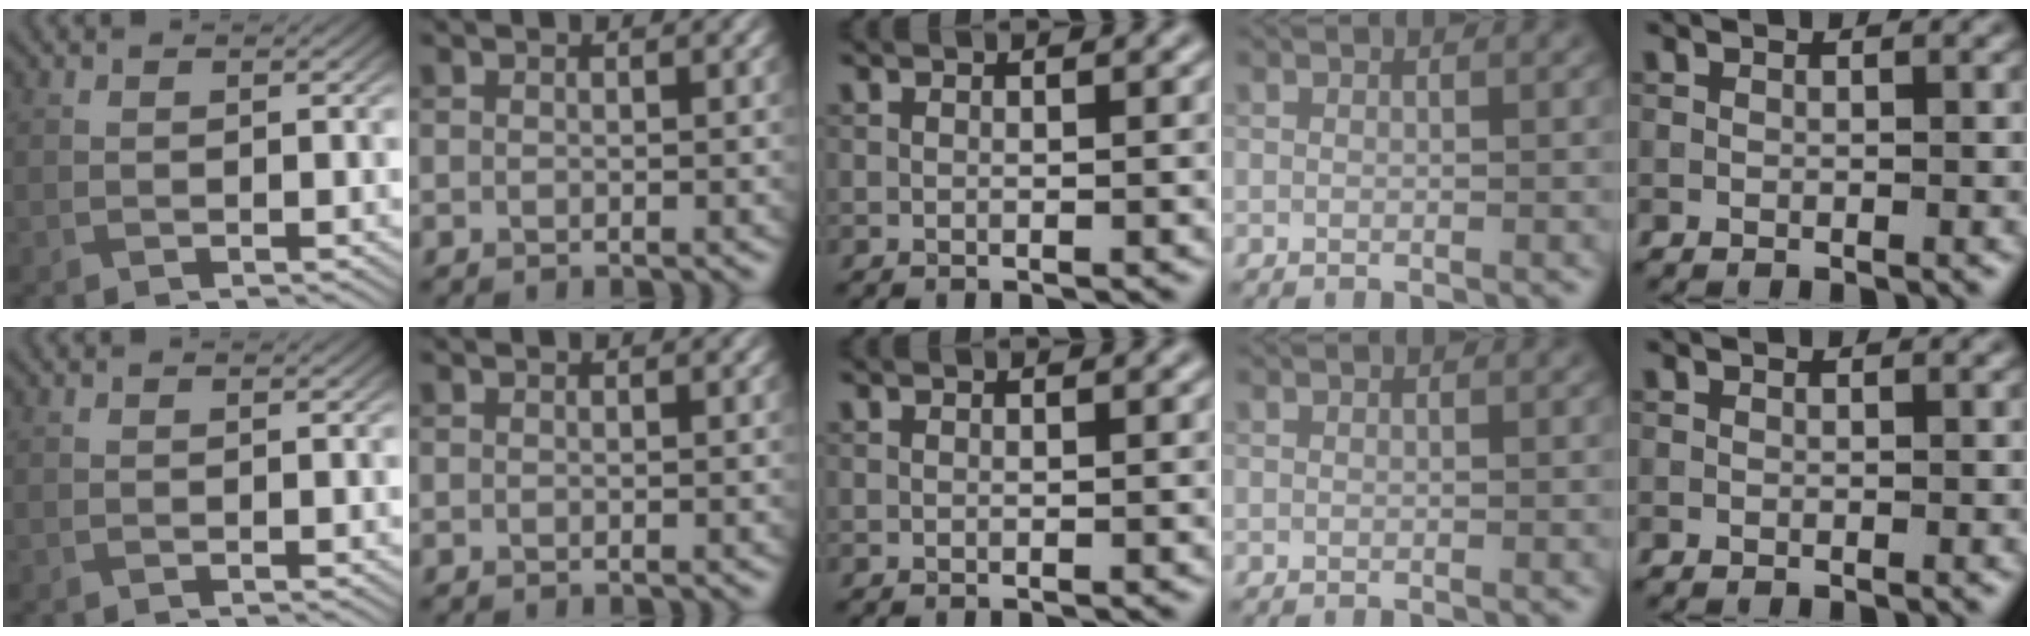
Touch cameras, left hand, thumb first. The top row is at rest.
{}